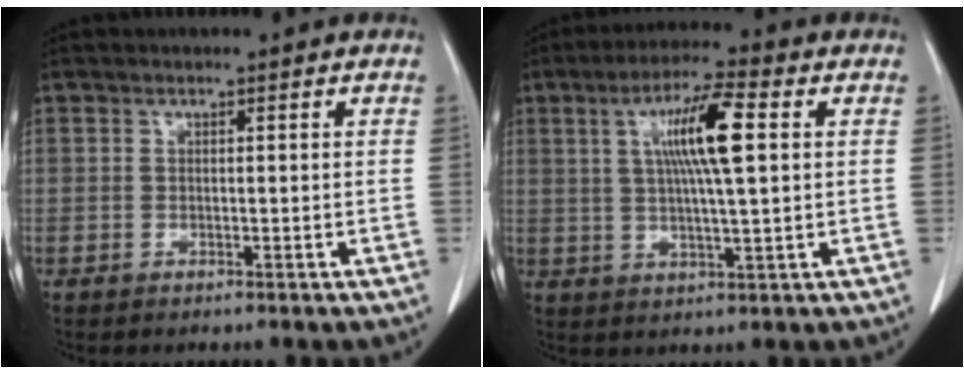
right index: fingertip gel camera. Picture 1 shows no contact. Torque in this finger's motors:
{"motor_torque": [1.09, 0.19, 0.54, 0.17]}